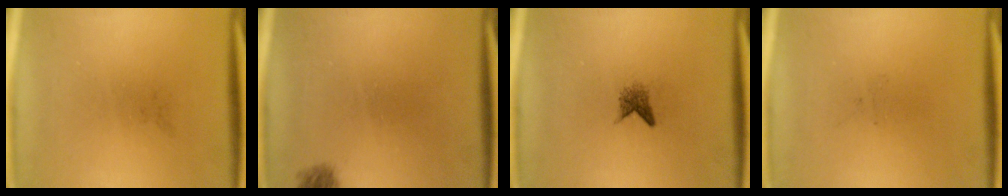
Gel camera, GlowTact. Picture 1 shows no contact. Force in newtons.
{"total": 1.0}
{"total": 1.6}
{"total": 0.0}